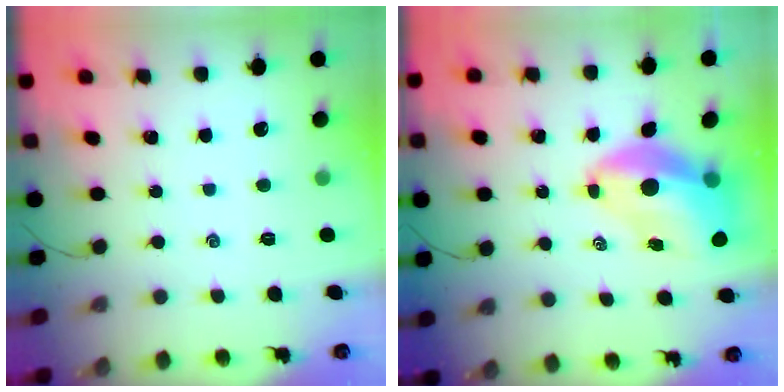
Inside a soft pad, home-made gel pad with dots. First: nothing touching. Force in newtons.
{"total": 12.3, "press": 11.7, "slide": 3.8}